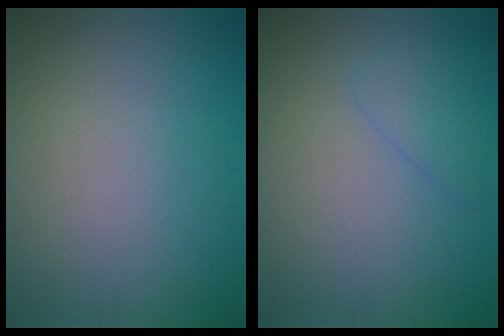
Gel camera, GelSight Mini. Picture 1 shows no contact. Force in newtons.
{"total": 1.6, "press": 1.6, "slide": 0.1}